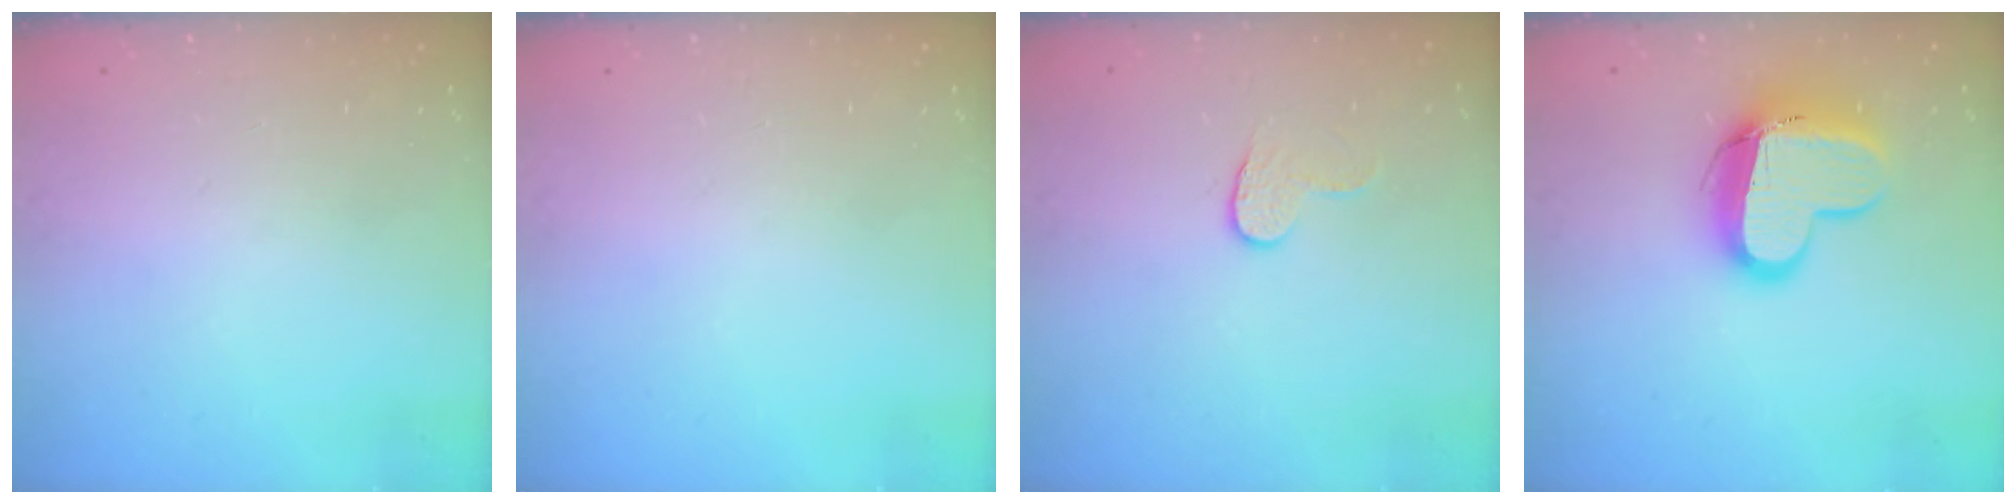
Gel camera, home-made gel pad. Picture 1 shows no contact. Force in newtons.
{"total": 0.0}
{"total": 3.8, "press": 3.8, "slide": 0.4}
{"total": 14.1, "press": 14.1, "slide": 1.1}